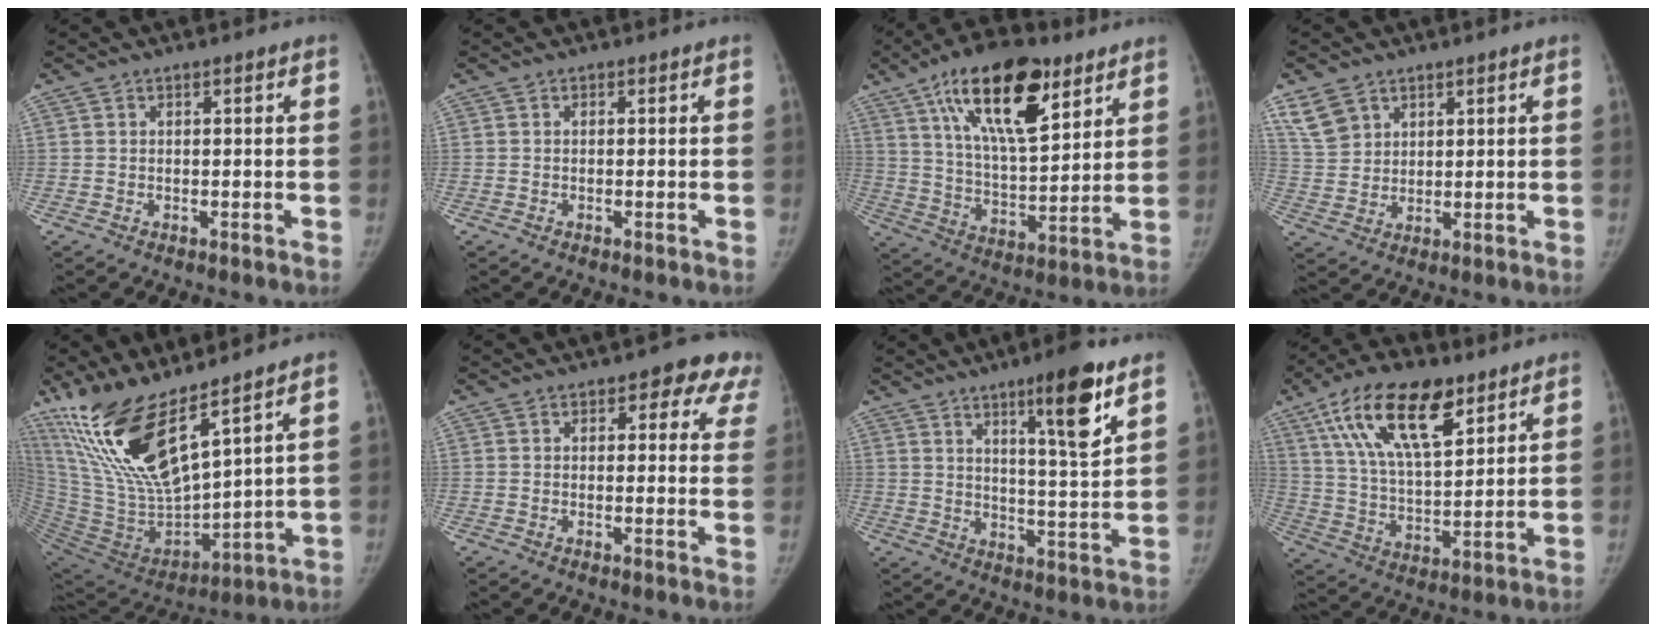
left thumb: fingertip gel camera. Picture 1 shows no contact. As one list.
[{"total": 0.0}, {"total": 20.8, "force": [11.0, 8.7, 15.4], "torque": [-0.231, -0.039, 0.191]}, {"total": 6.4, "force": [4.0, 4.6, 2.0], "torque": [-0.024, -0.011, 0.088]}, {"total": 20.5, "force": [13.7, 5.1, 14.3], "torque": [-0.264, -0.077, 0.279]}, {"total": 7.5, "force": [3.8, 4.0, 5.1], "torque": [-0.009, -0.006, 0.031]}, {"total": 12.4, "force": [7.0, 1.6, 10.1], "torque": [-0.143, -0.042, 0.106]}, {"total": 19.0, "force": [10.3, 8.3, 13.7], "torque": [-0.219, -0.030, 0.186]}]